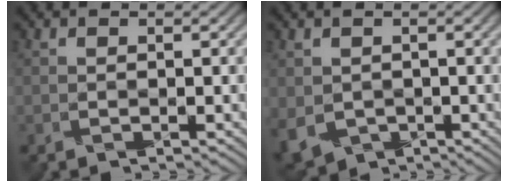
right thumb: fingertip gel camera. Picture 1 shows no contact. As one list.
[{"total": 3.3, "force": [-0.6, 3.0, 1.4], "torque": [-0.055, -0.021, -0.010]}]